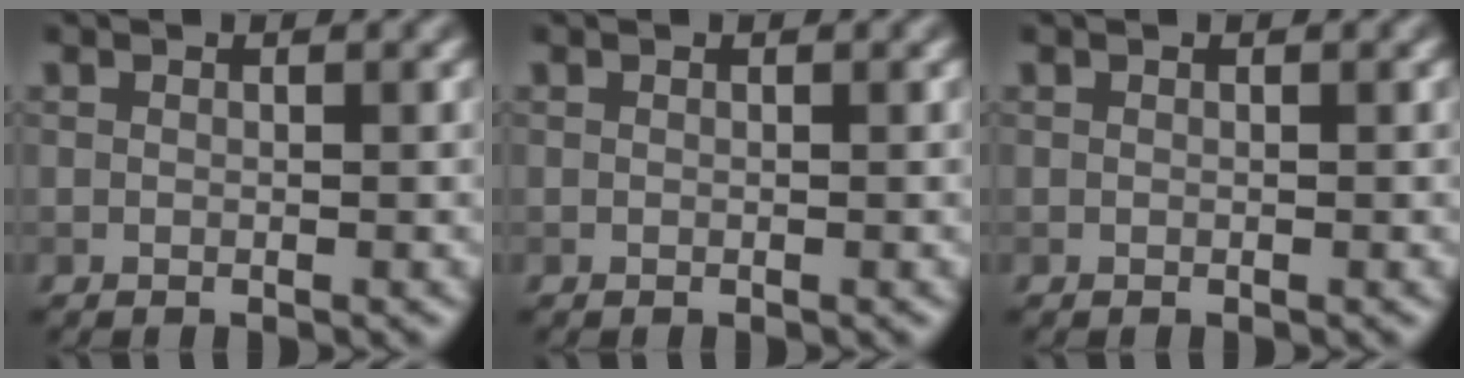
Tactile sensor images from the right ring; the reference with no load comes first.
{"total": 0.0}
{"total": 0.0}